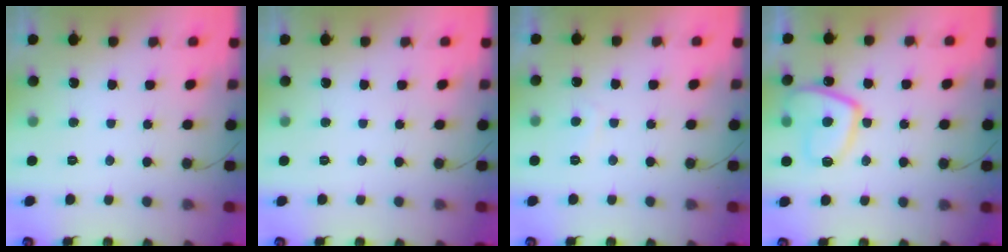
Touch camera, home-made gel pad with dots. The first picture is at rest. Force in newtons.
{"total": 0.0}
{"total": 0.7, "press": 0.5, "slide": 0.5}
{"total": 11.5, "press": 11.4, "slide": 1.3}